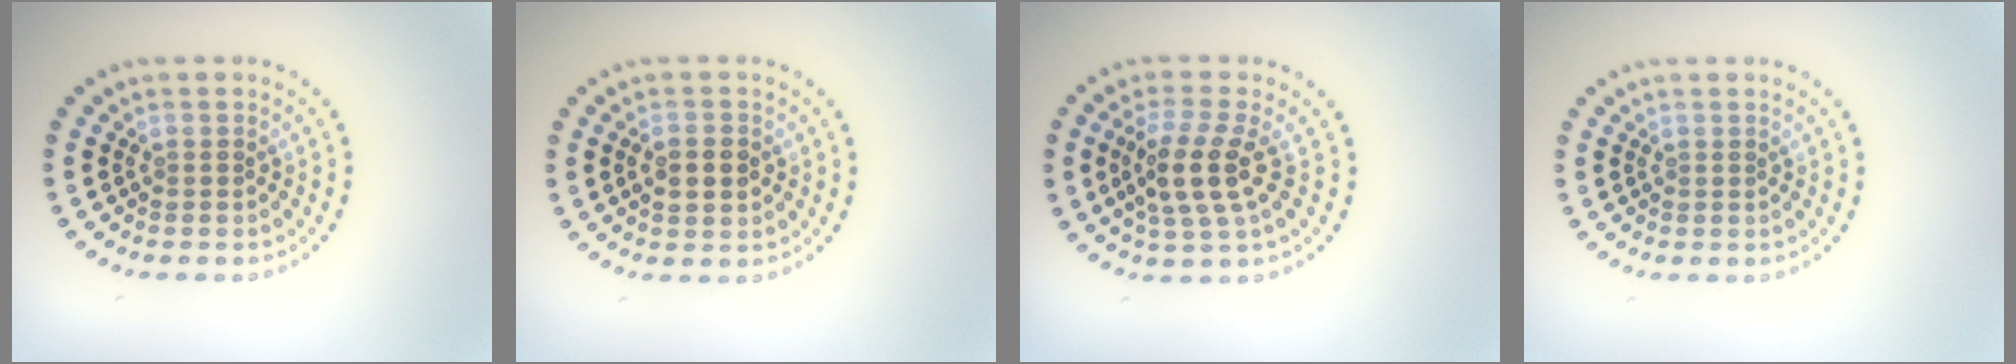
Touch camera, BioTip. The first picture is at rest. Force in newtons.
{"total": 2.5, "press": 2.4, "slide": 0.2}
{"total": 4.0, "press": 3.5, "slide": 1.9}
{"total": 0.0}